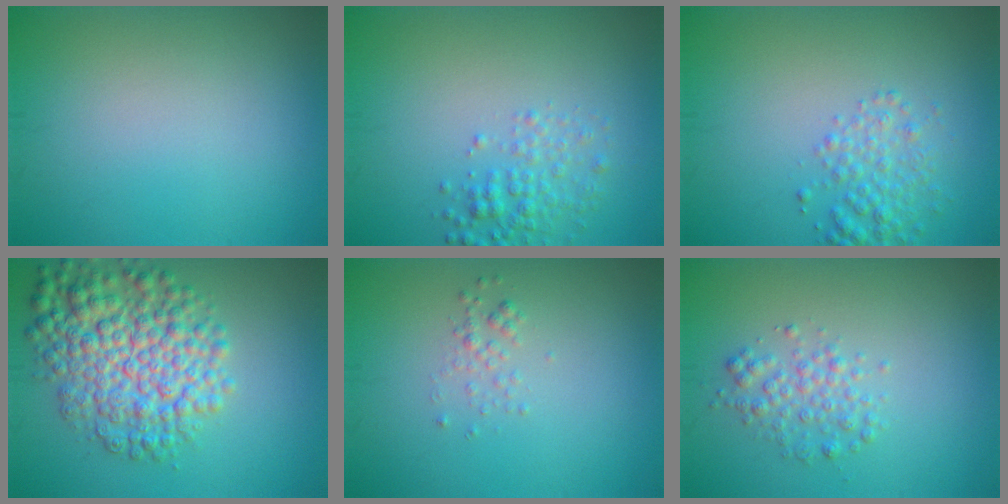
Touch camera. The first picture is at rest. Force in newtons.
{"total": 2.3, "press": 2.3, "slide": 0.1}
{"total": 2.6, "press": 2.6, "slide": 0.1}
{"total": 8.1, "press": 8.1, "slide": 0.2}
{"total": 1.0, "press": 1.0, "slide": 0.1}
{"total": 2.2, "press": 2.2, "slide": 0.0}